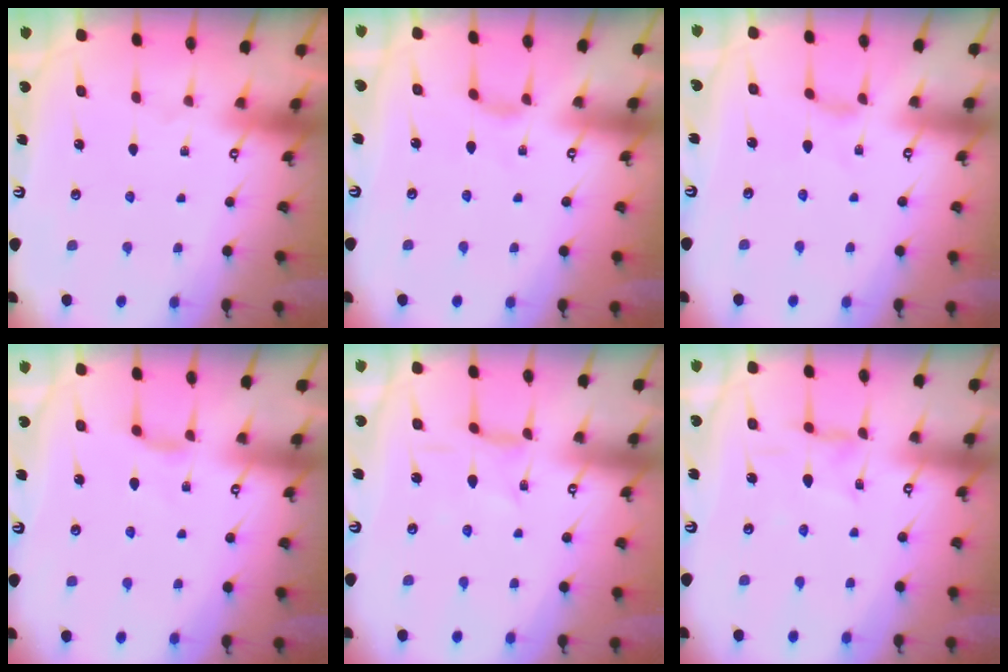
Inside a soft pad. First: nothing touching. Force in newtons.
{"total": 2.0, "press": 2.0, "slide": 0.5}
{"total": 0.0}
{"total": 2.9, "press": 2.9, "slide": 0.5}
{"total": 1.2, "press": 1.1, "slide": 0.4}
{"total": 3.0, "press": 2.9, "slide": 0.3}